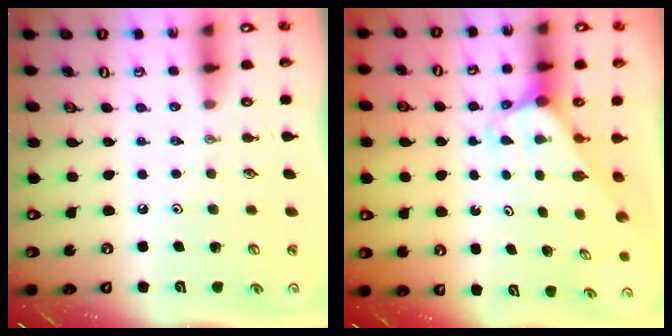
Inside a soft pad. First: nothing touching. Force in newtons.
{"total": 1.8, "press": 1.8, "slide": 0.1}